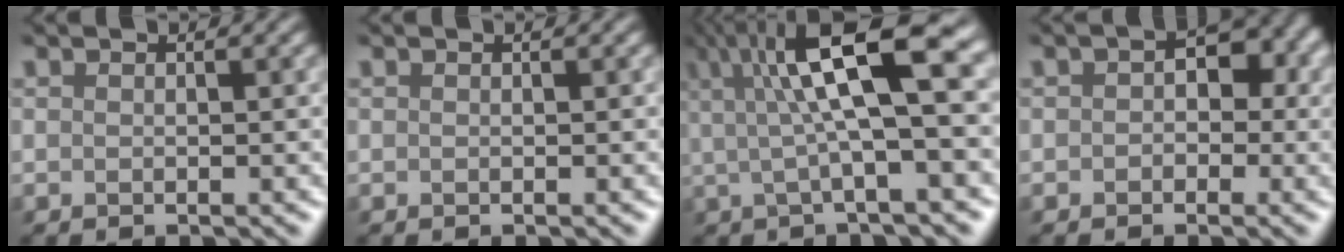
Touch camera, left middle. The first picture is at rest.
{"total": 0.0}
{"total": 10.5, "force": [2.3, 2.6, 10.0], "torque": [-0.153, 0.015, 0.034]}
{"total": 4.8, "force": [0.5, 3.5, 3.3], "torque": [-0.006, 0.011, -0.006]}